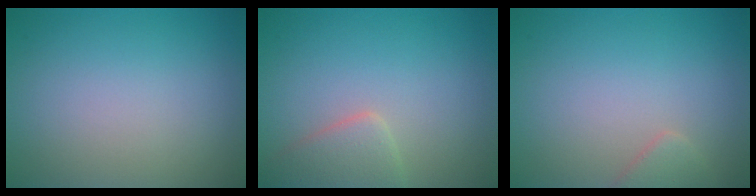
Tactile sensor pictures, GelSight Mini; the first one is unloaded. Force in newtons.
{"total": 2.8, "press": 2.8, "slide": 0.2}
{"total": 1.4, "press": 1.4, "slide": 0.1}